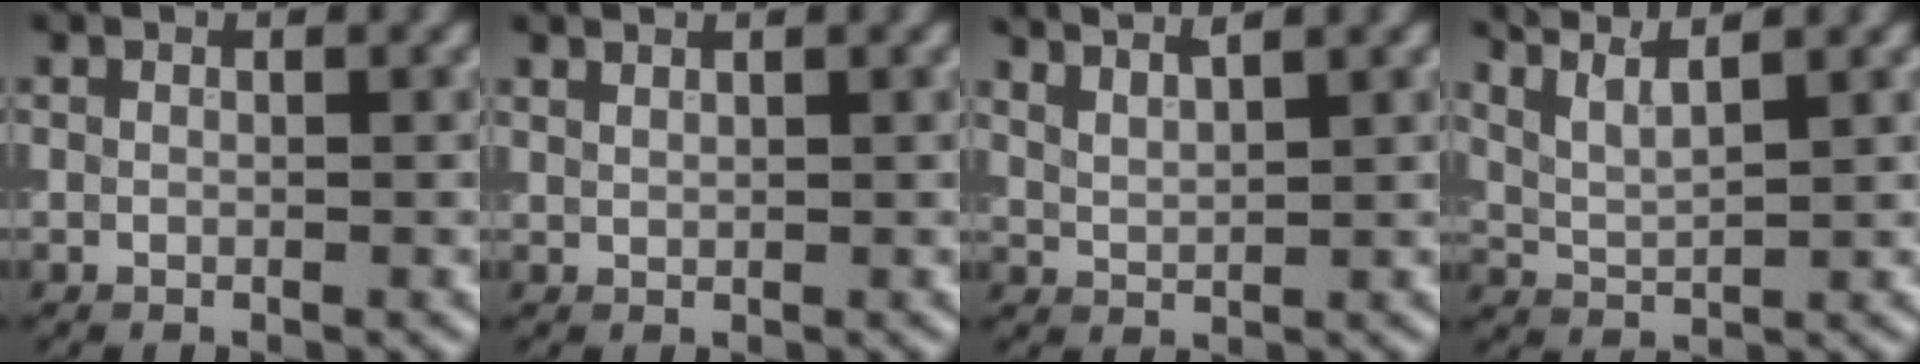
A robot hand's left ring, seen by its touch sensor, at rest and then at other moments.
{"total": 0.9, "force": [0.9, 0.2, 0.3], "torque": [-0.005, -0.002, 0.014]}
{"total": 3.6, "force": [3.1, 0.9, 1.7], "torque": [-0.011, 0.016, 0.035]}
{"total": 4.9, "force": [3.8, 1.3, 2.9], "torque": [-0.050, 0.023, 0.050]}